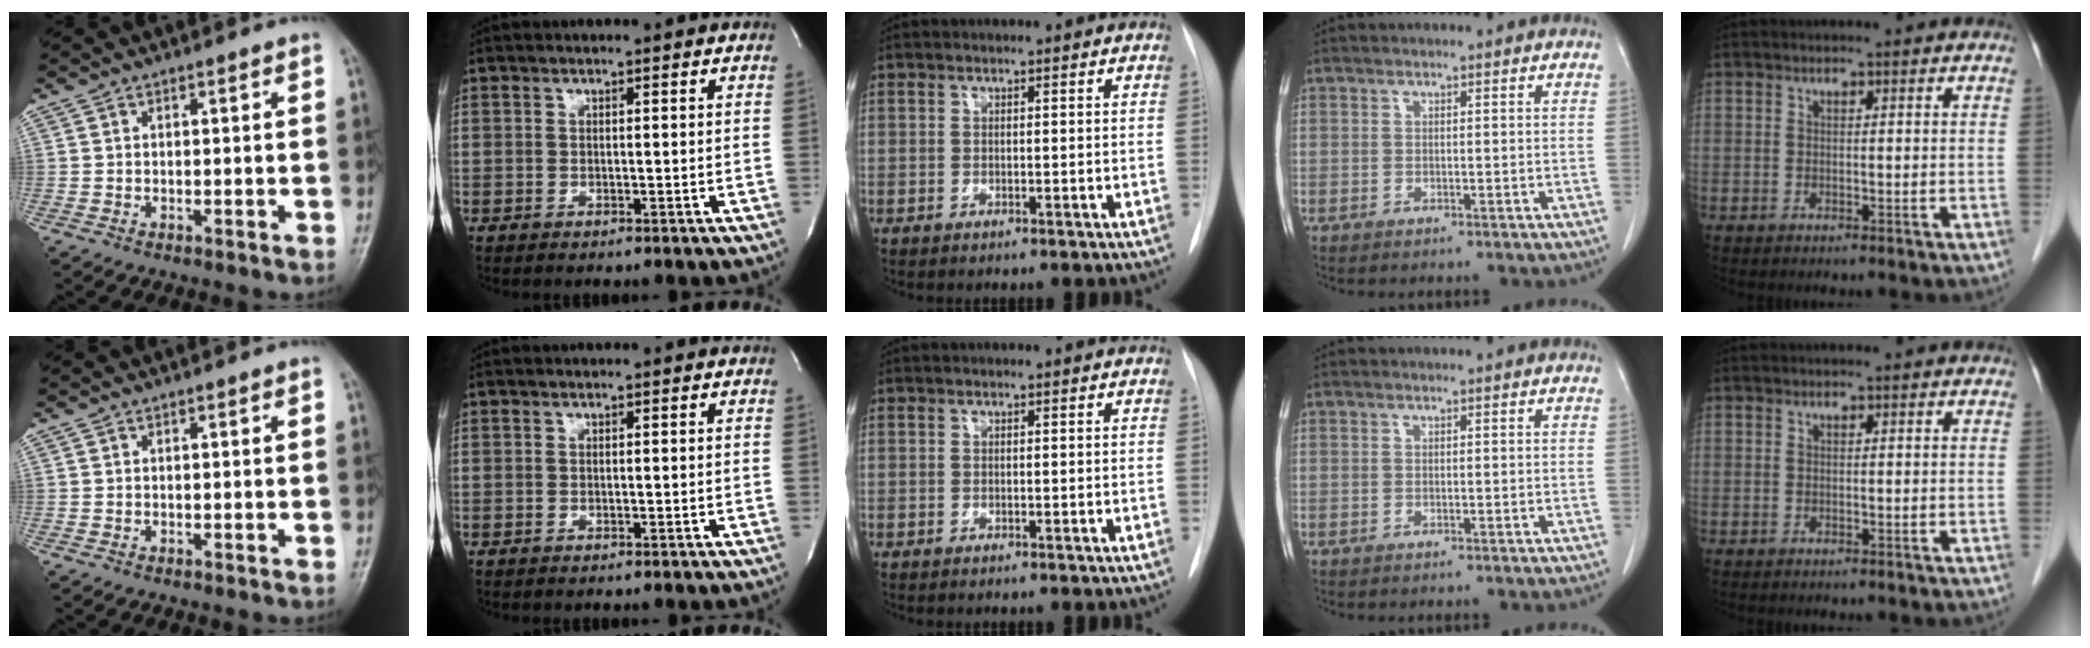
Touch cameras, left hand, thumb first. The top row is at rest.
{}